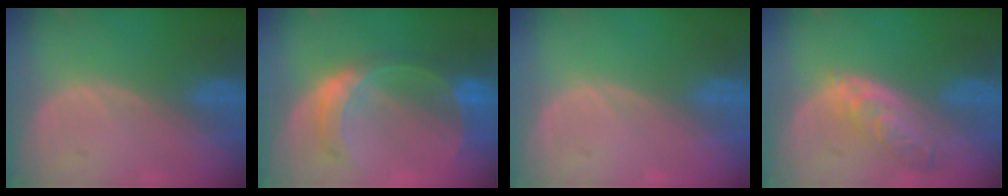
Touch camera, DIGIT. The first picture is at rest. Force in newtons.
{"total": 7.6, "press": 6.6, "slide": 3.8}
{"total": 0.0}
{"total": 5.8, "press": 5.3, "slide": 2.3}